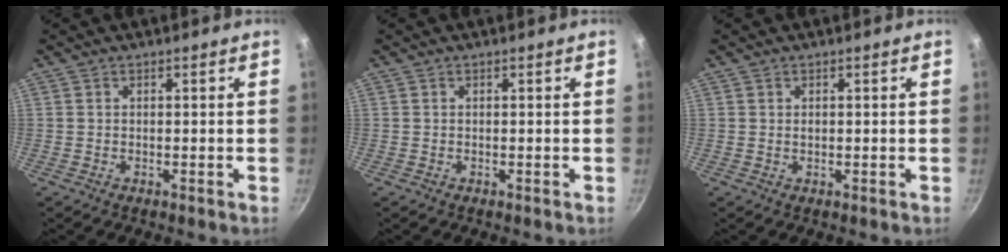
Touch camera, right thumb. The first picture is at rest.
{"total": 0.0}
{"total": 0.5, "force": [0.2, 0.4, 0.3], "torque": [-0.003, 0.001, 0.006]}